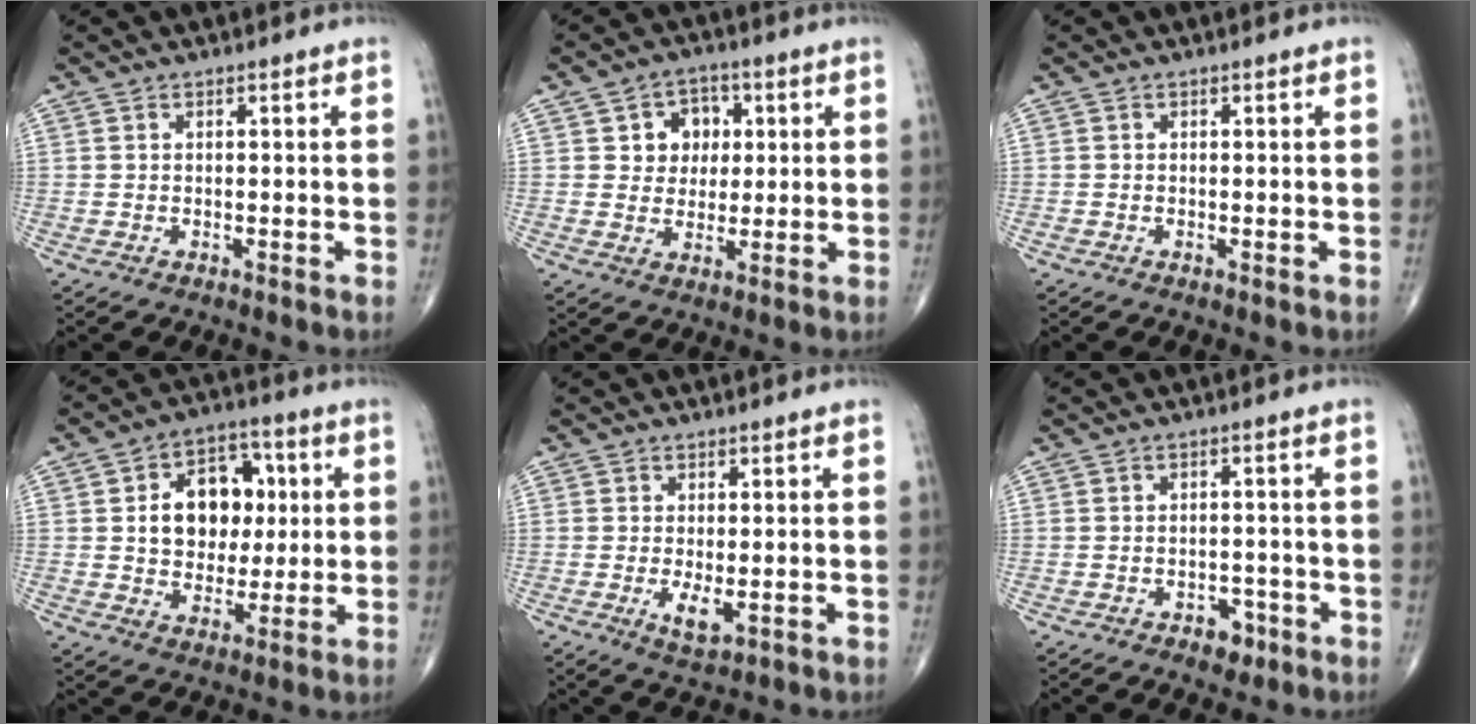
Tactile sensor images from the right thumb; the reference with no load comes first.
{"total": 7.1, "force": [1.8, 6.0, 3.3], "torque": [-0.007, 0.000, 0.025]}
{"total": 0.5, "force": [-0.2, 0.3, 0.4], "torque": [-0.008, -0.001, -0.005]}
{"total": 13.9, "force": [2.0, 10.5, 9.0], "torque": [-0.087, 0.013, 0.034]}
{"total": 3.5, "force": [-0.7, 1.4, 3.1], "torque": [-0.056, -0.010, -0.008]}
{"total": 3.5, "force": [-1.9, 2.2, 1.8], "torque": [-0.006, 0.011, -0.023]}